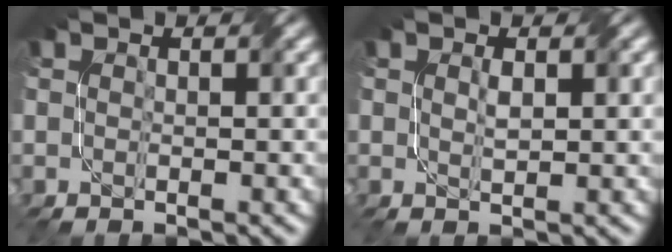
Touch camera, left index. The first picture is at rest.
{"total": 1.4, "force": [0.4, 0.6, 1.2], "torque": [-0.023, -0.003, 0.011]}